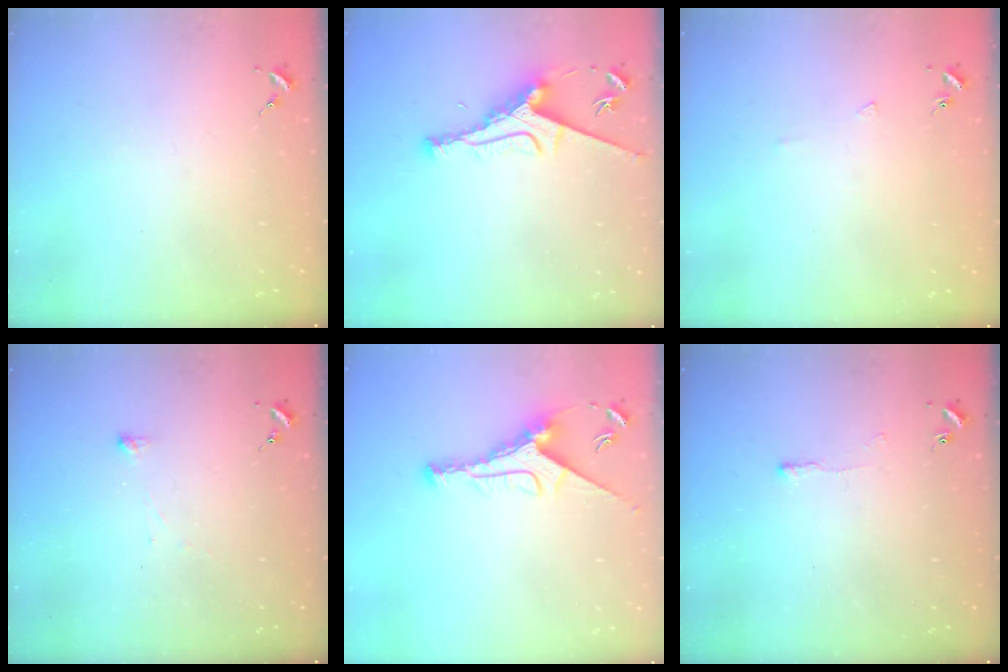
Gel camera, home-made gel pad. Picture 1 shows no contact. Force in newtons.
{"total": 9.1, "press": 9.1, "slide": 0.9}
{"total": 3.8, "press": 3.8, "slide": 0.5}
{"total": 2.9, "press": 2.9, "slide": 0.3}
{"total": 9.1, "press": 9.1, "slide": 0.3}
{"total": 3.2, "press": 3.1, "slide": 0.6}